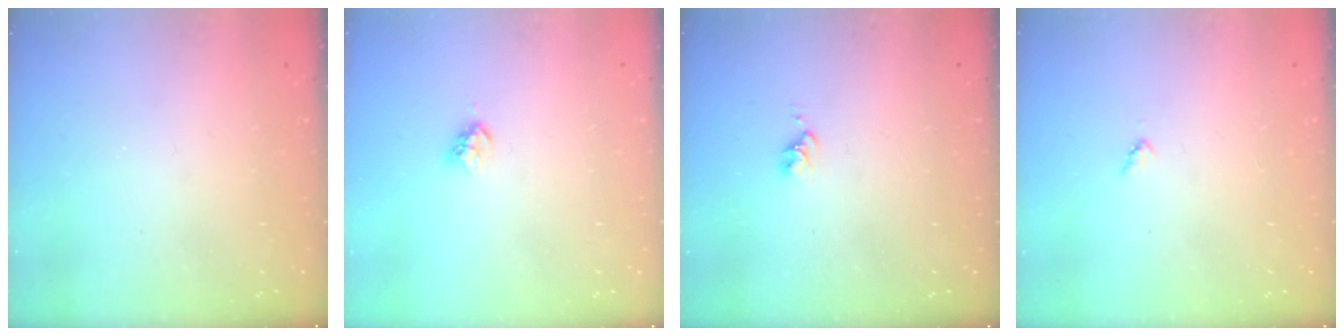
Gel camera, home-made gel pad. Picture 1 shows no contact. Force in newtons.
{"total": 4.6, "press": 4.6, "slide": 0.3}
{"total": 2.8, "press": 2.8, "slide": 0.3}
{"total": 3.0, "press": 3.0, "slide": 0.3}